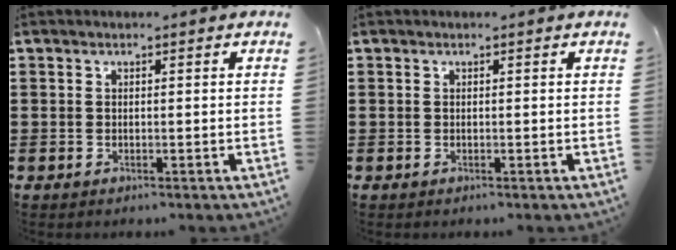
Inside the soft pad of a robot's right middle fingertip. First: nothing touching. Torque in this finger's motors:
{"motor_torque": [-0.06, -0.39, 0.02, 0.02]}